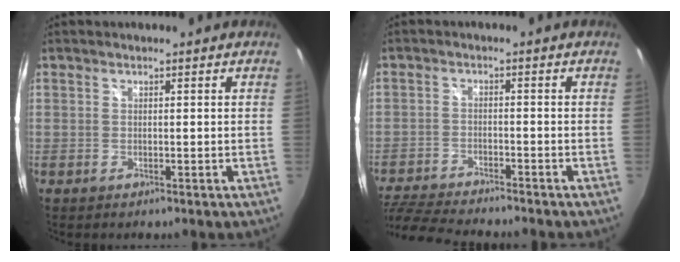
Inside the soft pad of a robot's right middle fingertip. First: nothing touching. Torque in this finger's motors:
{"motor_torque": [1.04, -1.10, 0.23, 0.06]}